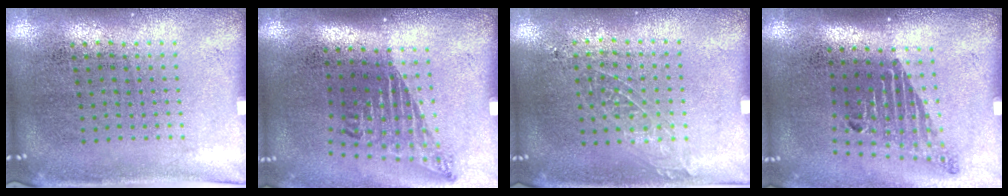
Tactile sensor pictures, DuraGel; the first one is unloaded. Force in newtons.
{"total": 1.7, "press": 1.1, "slide": 1.3}
{"total": 0.9, "press": 0.9, "slide": 0.2}
{"total": 1.8, "press": 1.2, "slide": 1.3}